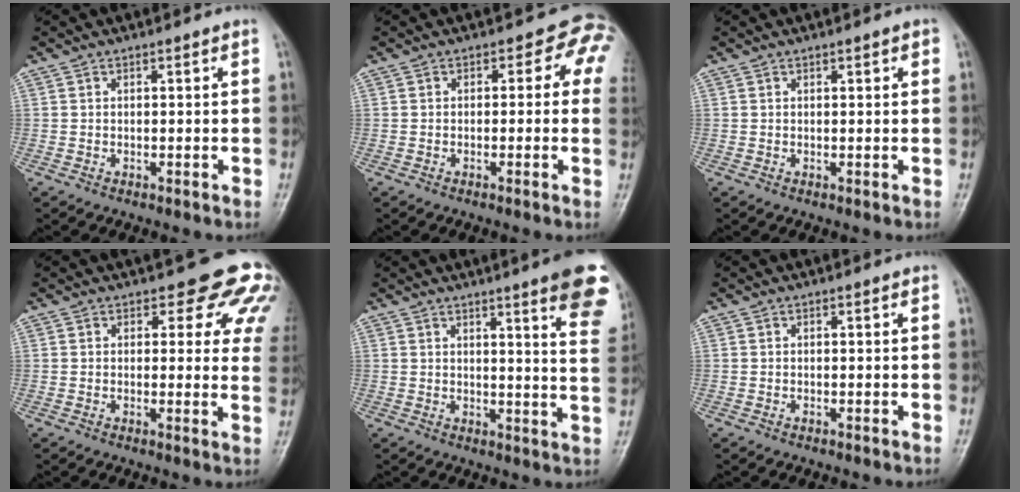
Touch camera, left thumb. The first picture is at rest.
{"total": 5.1, "force": [0.8, 3.5, 3.6], "torque": [0.003, 0.009, -0.008]}
{"total": 1.2, "force": [0.5, 0.4, 1.0], "torque": [-0.012, 0.001, 0.006]}
{"total": 10.6, "force": [7.3, 5.2, 5.7], "torque": [-0.009, -0.034, 0.060]}
{"total": 14.1, "force": [8.6, 2.0, 11.1], "torque": [-0.111, -0.038, 0.087]}
{"total": 0.0}